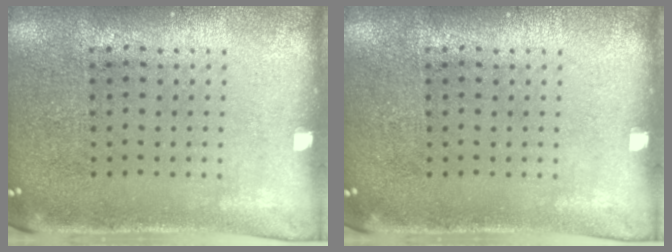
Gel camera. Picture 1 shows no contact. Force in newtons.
{"total": 0.0}